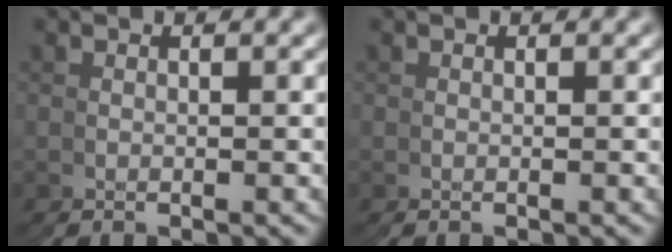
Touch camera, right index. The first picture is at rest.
{"total": 0.0}